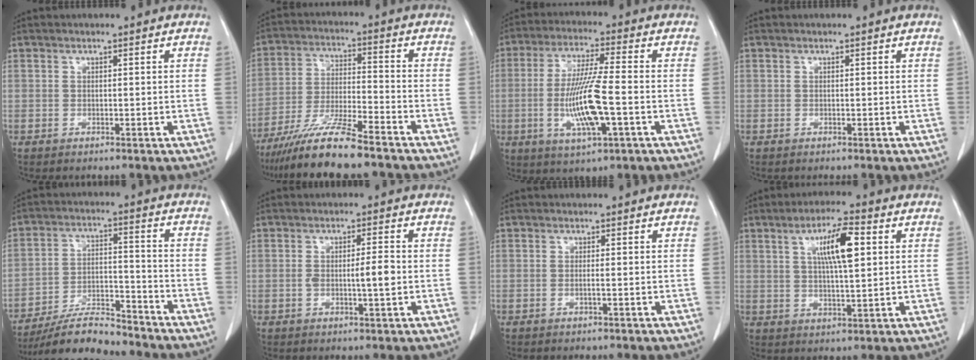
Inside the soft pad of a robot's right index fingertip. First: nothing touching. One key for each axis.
{"total": 11.7, "fx": -9.3, "fy": 0.3, "fz": 7.1, "tx": -0.134, "ty": -0.024, "tz": -0.169}
{"total": 11.6, "fx": -2.4, "fy": 1.0, "fz": 11.3, "tx": -0.224, "ty": -0.009, "tz": -0.046}
{"total": 0.0}
{"total": 10.9, "fx": -10.1, "fy": 1.5, "fz": 3.8, "tx": -0.063, "ty": -0.001, "tz": -0.180}
{"total": 4.1, "fx": -0.4, "fy": 0.4, "fz": 4.0, "tx": -0.070, "ty": 0.000, "tz": -0.005}
{"total": 0.7, "fx": -0.2, "fy": -0.1, "fz": 0.7, "tx": -0.013, "ty": 0.000, "tz": -0.004}
{"total": 8.5, "fx": 2.7, "fy": 1.4, "fz": 7.9, "tx": -0.140, "ty": 0.009, "tz": 0.048}